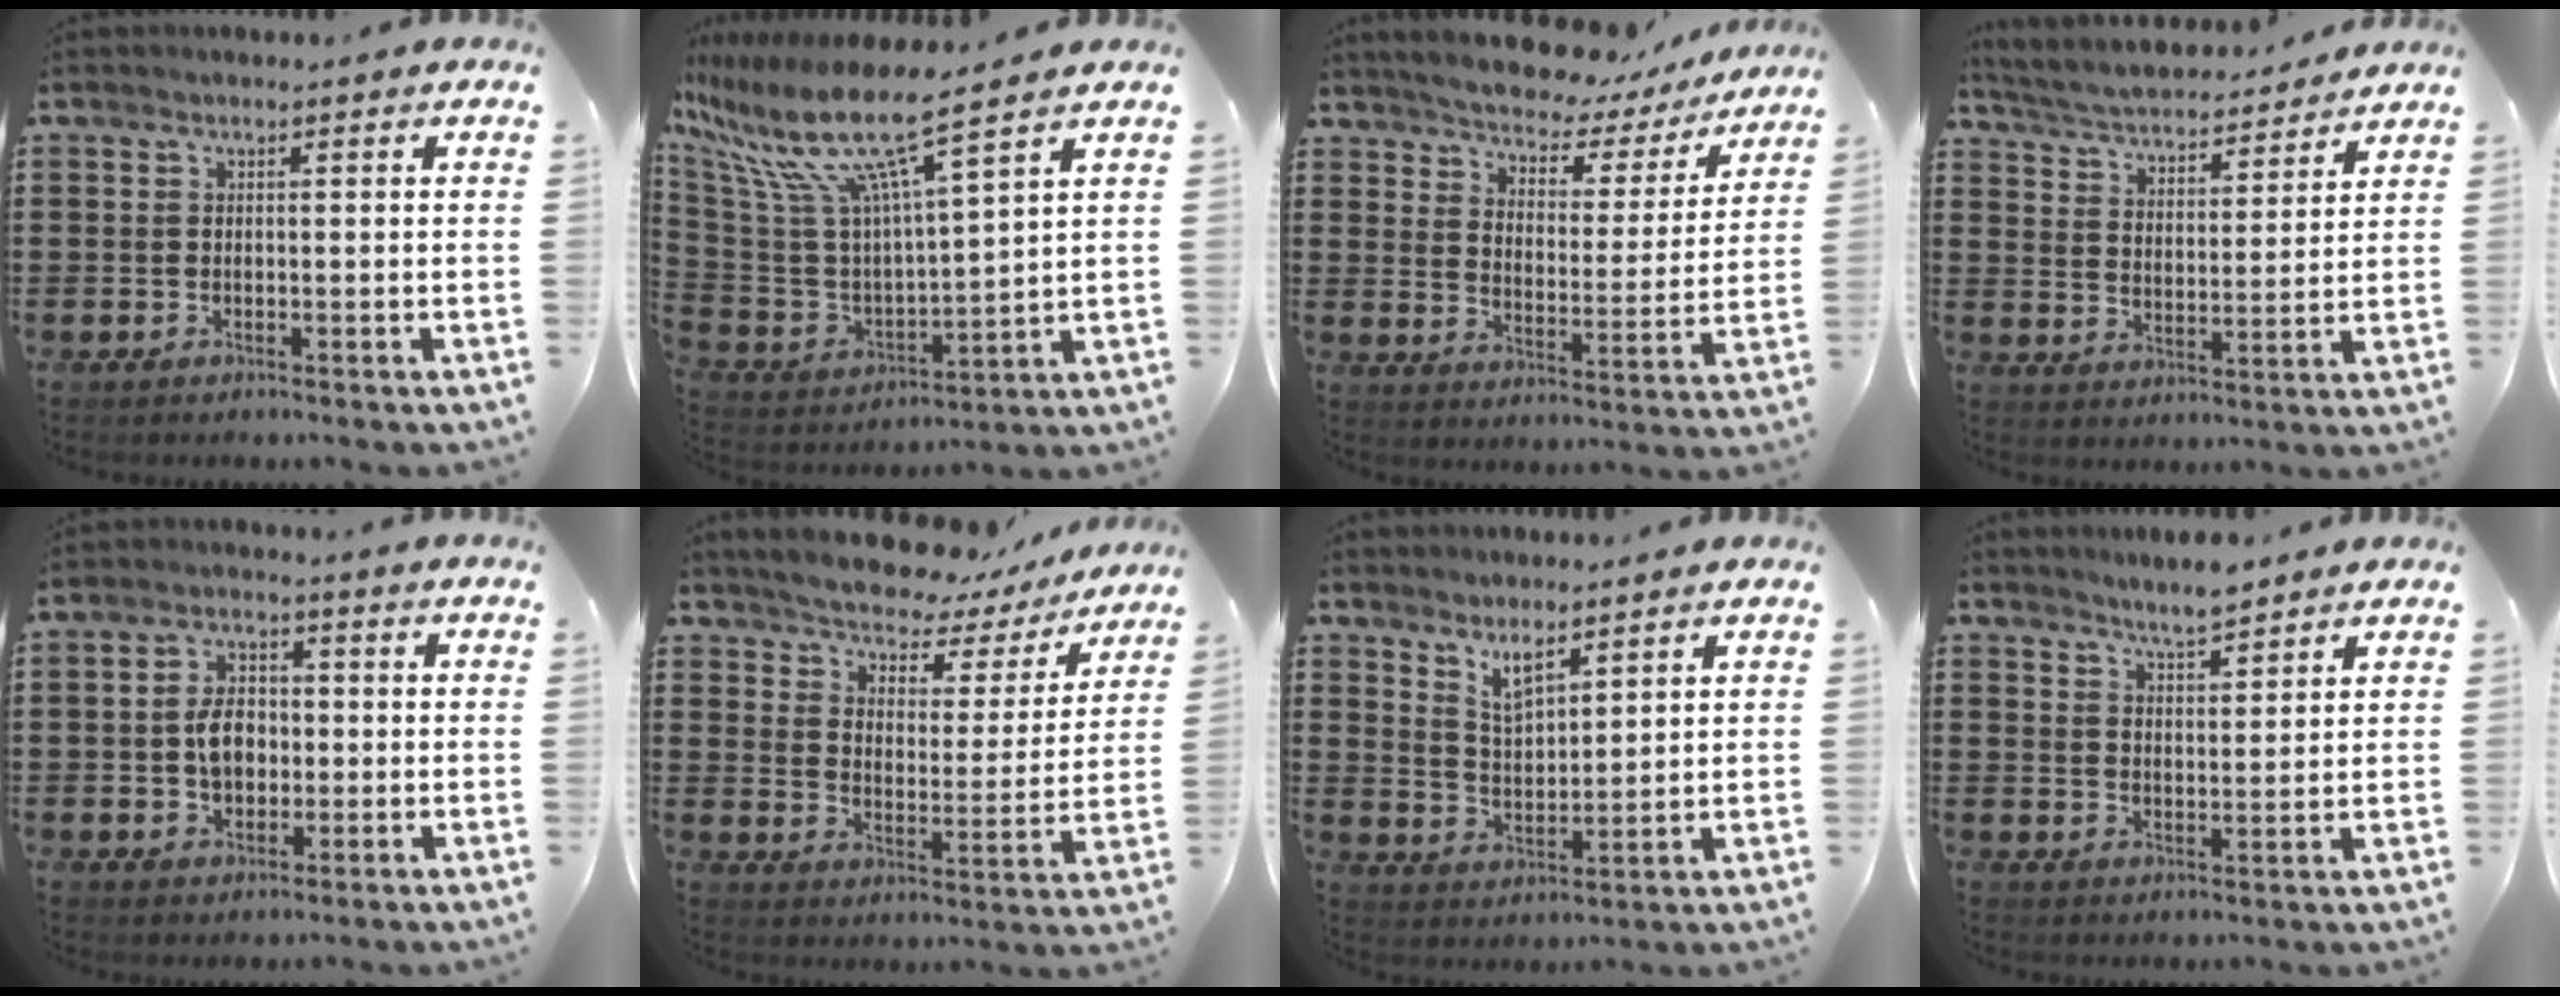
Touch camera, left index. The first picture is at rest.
{"total": 12.4, "force": [8.5, 1.9, 8.9], "torque": [-0.205, -0.052, 0.139]}
{"total": 4.8, "force": [4.6, 0.8, 0.8], "torque": [-0.043, -0.039, 0.073]}
{"total": 4.0, "force": [3.9, 0.1, 0.7], "torque": [-0.038, -0.031, 0.061]}
{"total": 5.4, "force": [-0.5, 3.8, 3.8], "torque": [-0.077, 0.008, -0.016]}
{"total": 5.1, "force": [4.9, 0.9, 1.1], "torque": [-0.050, -0.039, 0.079]}
{"total": 4.5, "force": [3.8, 1.2, 2.2], "torque": [-0.055, -0.006, 0.069]}
{"total": 4.1, "force": [4.0, 0.1, 1.0], "torque": [-0.029, -0.008, 0.073]}